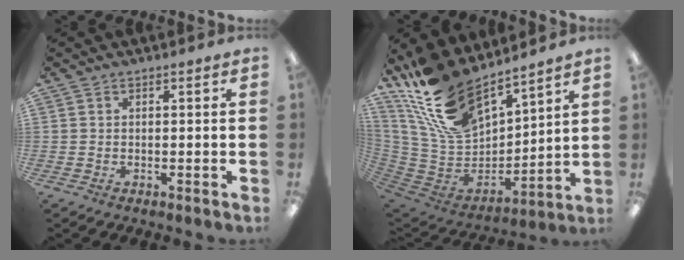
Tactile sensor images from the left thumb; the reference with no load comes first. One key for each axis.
{"total": 21.4, "fx": 15.8, "fy": 9.9, "fz": 10.4, "tx": -0.229, "ty": -0.093, "tz": 0.295}